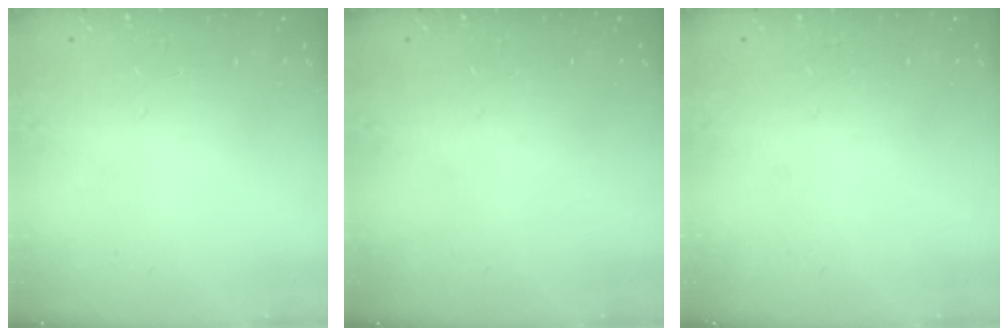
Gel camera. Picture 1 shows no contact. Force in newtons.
{"total": 0.0}
{"total": 0.0}